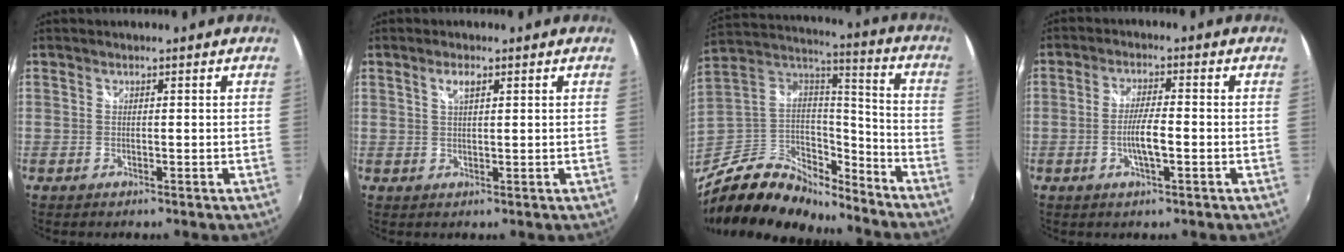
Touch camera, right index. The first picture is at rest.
{"total": 2.2, "force": [1.1, 0.7, 1.8], "torque": [-0.031, 0.003, 0.018]}
{"total": 20.3, "force": [-15.2, 9.8, 9.3], "torque": [-0.213, 0.027, -0.256]}
{"total": 4.9, "force": [-1.3, 0.8, 4.6], "torque": [-0.091, 0.002, -0.022]}